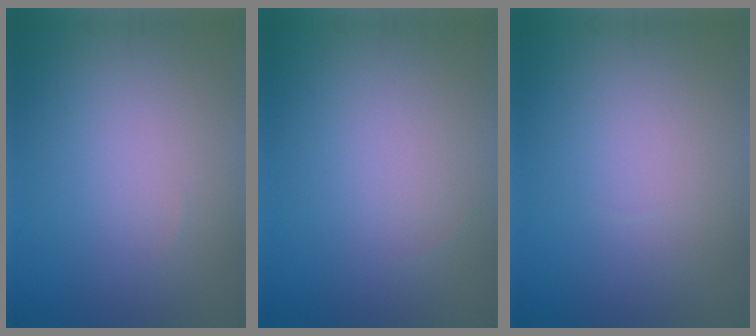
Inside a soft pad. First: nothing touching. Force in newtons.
{"total": 0.0}
{"total": 0.0}